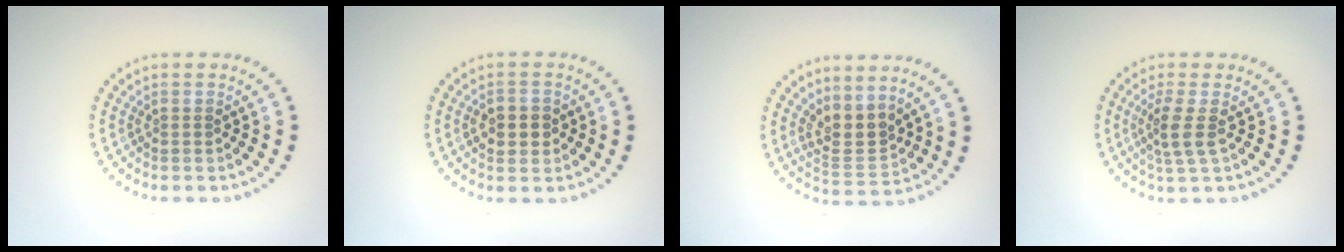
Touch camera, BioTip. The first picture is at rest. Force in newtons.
{"total": 2.5, "press": 2.5, "slide": 0.3}
{"total": 3.0, "press": 2.5, "slide": 1.7}
{"total": 2.5, "press": 1.9, "slide": 1.6}